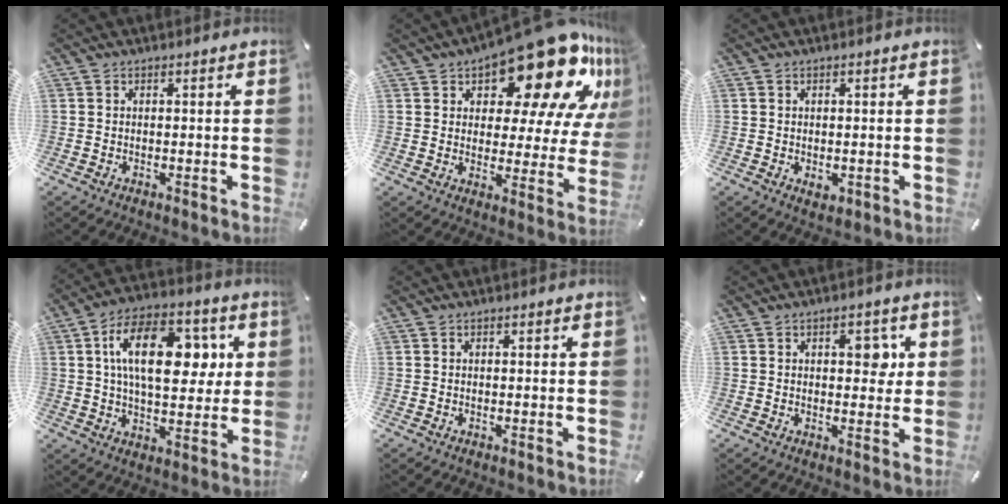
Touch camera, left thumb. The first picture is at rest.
{"total": 22.9, "force": [15.1, 9.3, 14.5], "torque": [-0.201, -0.107, 0.251]}
{"total": 1.7, "force": [-0.3, 1.3, 1.0], "torque": [-0.018, 0.003, -0.005]}
{"total": 18.5, "force": [4.5, 10.5, 14.5], "torque": [-0.244, 0.011, 0.073]}
{"total": 0.0}
{"total": 6.0, "force": [1.7, 3.3, 4.7], "torque": [-0.043, -0.012, 0.015]}